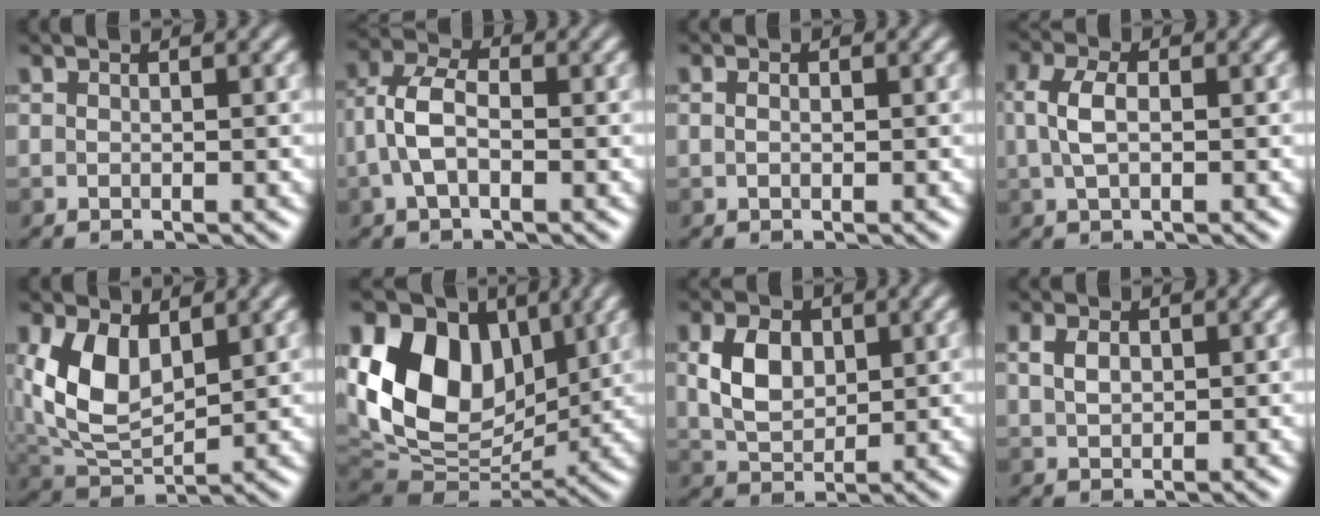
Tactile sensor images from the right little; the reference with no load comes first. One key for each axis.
{"total": 3.7, "fx": -0.8, "fy": 2.1, "fz": 3.0, "tx": -0.068, "ty": 0.011, "tz": -0.021}
{"total": 1.1, "fx": 0.3, "fy": 0.7, "fz": 0.8, "tx": -0.013, "ty": 0.000, "tz": -0.001}
{"total": 3.0, "fx": 0.2, "fy": 1.7, "fz": 2.5, "tx": -0.058, "ty": 0.004, "tz": 0.001}
{"total": 7.1, "fx": 1.9, "fy": 4.2, "fz": 5.4, "tx": -0.120, "ty": -0.002, "tz": 0.041}
{"total": 14.4, "fx": 3.6, "fy": 9.9, "fz": 9.9, "tx": -0.186, "ty": 0.020, "tz": 0.061}
{"total": 4.6, "fx": 0.9, "fy": 3.1, "fz": 3.3, "tx": -0.071, "ty": 0.002, "tz": 0.016}
{"total": 2.0, "fx": 0.5, "fy": 1.4, "fz": 1.4, "tx": -0.031, "ty": 0.001, "tz": 0.012}